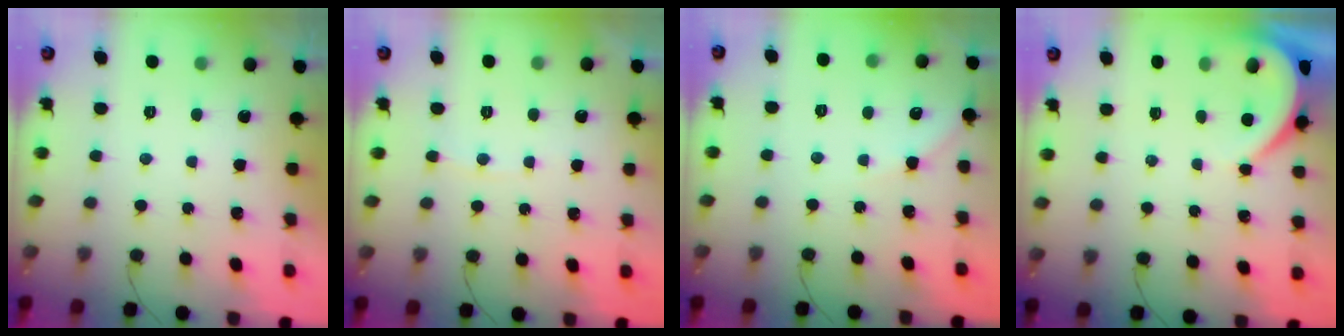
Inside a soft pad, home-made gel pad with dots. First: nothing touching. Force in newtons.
{"total": 2.9, "press": 2.9, "slide": 0.3}
{"total": 4.1, "press": 4.0, "slide": 0.6}
{"total": 3.9, "press": 3.8, "slide": 0.5}